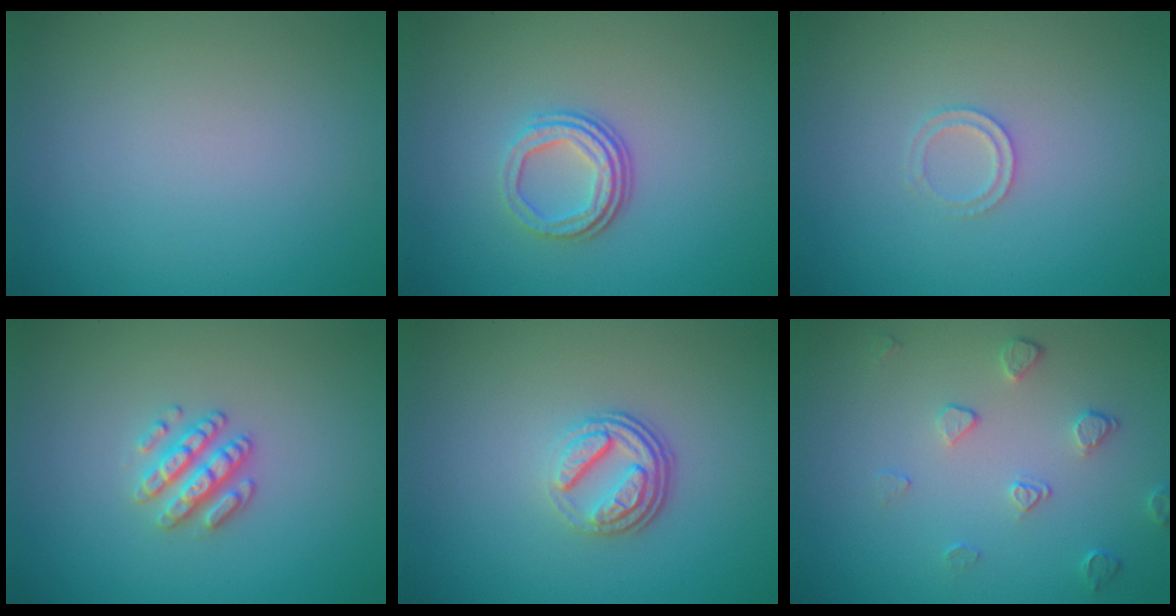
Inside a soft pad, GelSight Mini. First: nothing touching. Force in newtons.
{"total": 3.3, "press": 2.4, "slide": 2.3}
{"total": 1.2, "press": 1.2, "slide": 0.2}
{"total": 2.8, "press": 2.6, "slide": 0.9}
{"total": 3.7, "press": 2.6, "slide": 2.6}
{"total": 2.0, "press": 1.3, "slide": 1.5}